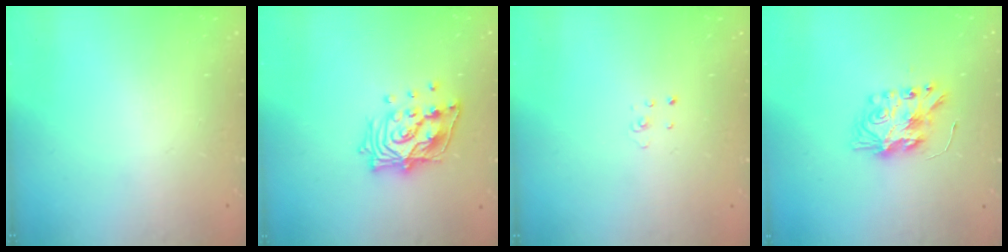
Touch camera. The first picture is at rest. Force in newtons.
{"total": 14.9, "press": 14.8, "slide": 2.0}
{"total": 1.5, "press": 1.5, "slide": 0.1}
{"total": 8.4, "press": 8.4, "slide": 0.7}